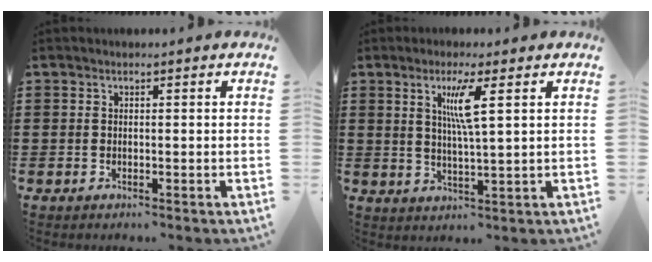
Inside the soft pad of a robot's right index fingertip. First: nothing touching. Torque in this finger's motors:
{"motor_torque": [0.43, -0.25, 0.46, 0.12]}